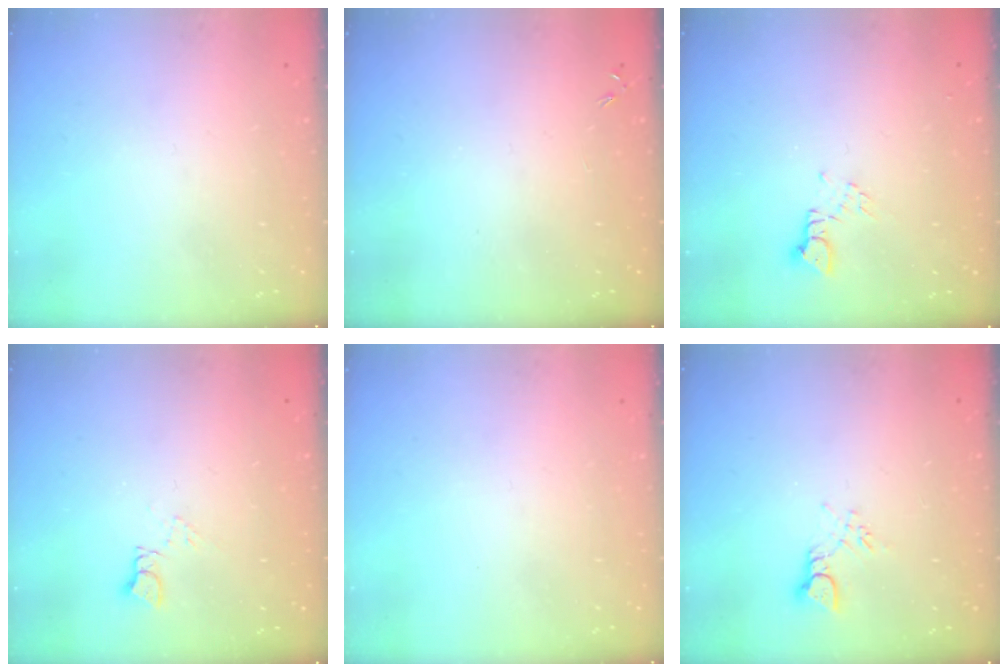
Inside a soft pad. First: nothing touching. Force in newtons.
{"total": 0.0}
{"total": 2.5, "press": 2.5, "slide": 0.3}
{"total": 4.3, "press": 4.3, "slide": 0.8}
{"total": 0.0}
{"total": 2.9, "press": 2.8, "slide": 0.5}